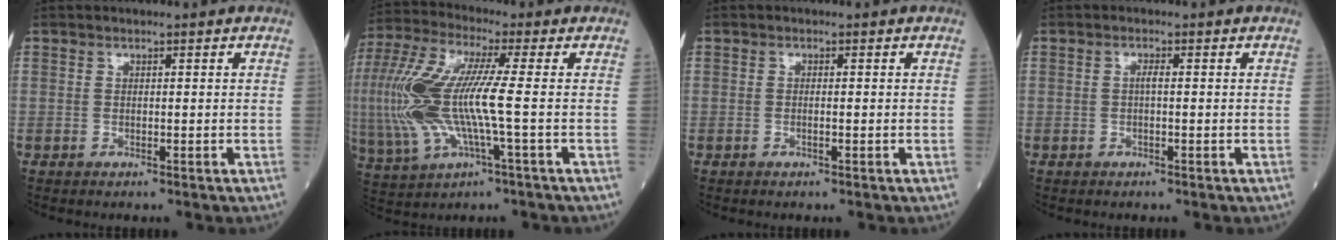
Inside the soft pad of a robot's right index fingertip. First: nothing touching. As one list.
[{"total": 16.6, "force": [-1.1, 3.0, 16.3], "torque": [-0.384, 0.004, -0.019]}, {"total": 0.7, "force": [-0.1, 0.1, 0.7], "torque": [-0.019, 0.000, 0.000]}, {"total": 1.1, "force": [0.1, 0.3, 1.1], "torque": [-0.026, 0.001, 0.001]}]